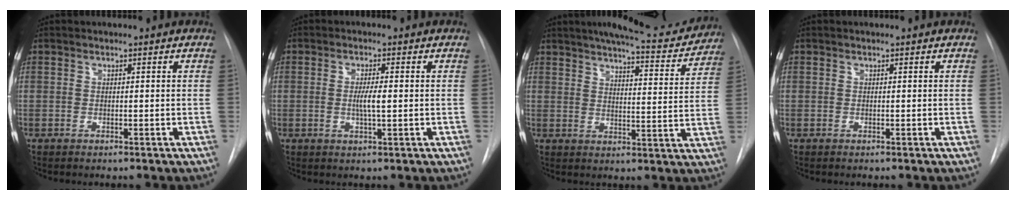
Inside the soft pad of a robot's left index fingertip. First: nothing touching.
{"total": 3.0, "force": [-0.1, 0.3, 3.0], "torque": [-0.057, -0.002, -0.002]}
{"total": 15.0, "force": [13.6, 2.5, 5.7], "torque": [-0.072, -0.019, 0.166]}
{"total": 0.0}